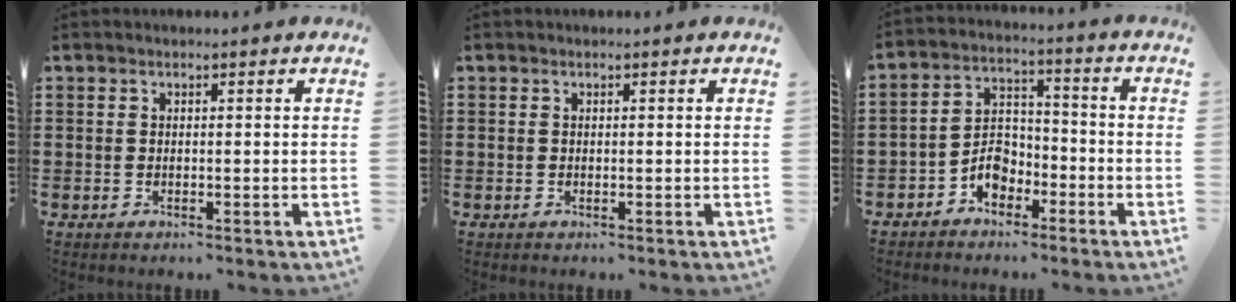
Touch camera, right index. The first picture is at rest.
{"total": 0.0}
{"total": 5.2, "force": [-3.2, 3.3, 2.4], "torque": [-0.052, 0.012, -0.063]}